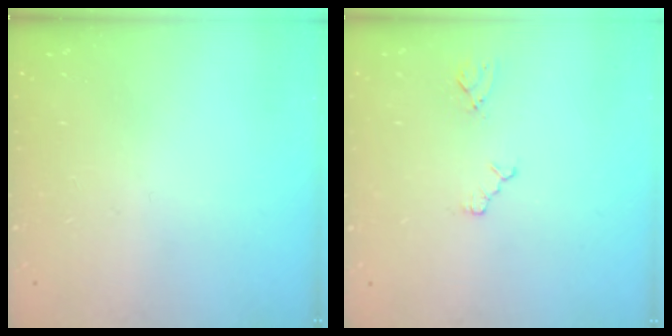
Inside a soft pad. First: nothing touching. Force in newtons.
{"total": 3.8, "press": 3.7, "slide": 0.7}